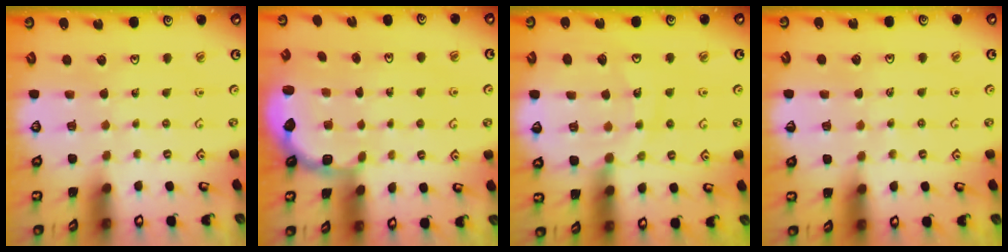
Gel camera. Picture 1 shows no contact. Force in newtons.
{"total": 2.6, "press": 2.1, "slide": 1.5}
{"total": 12.6, "press": 12.5, "slide": 1.6}
{"total": 2.7, "press": 2.7, "slide": 0.2}